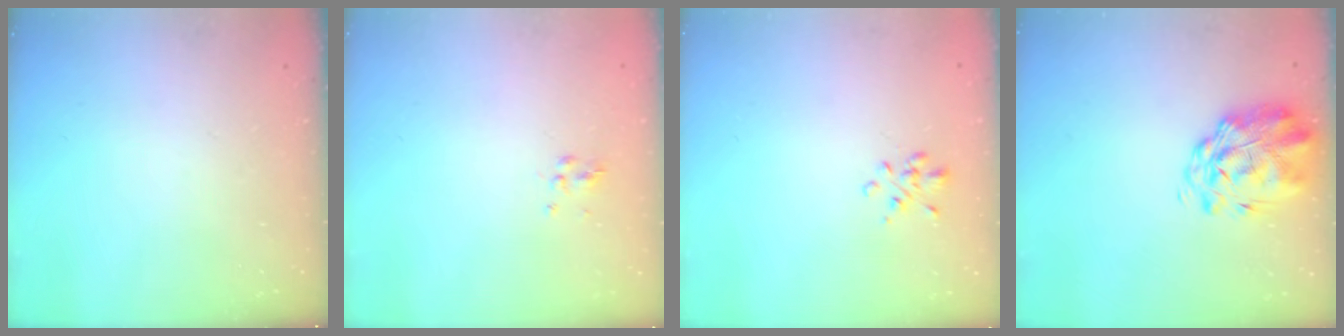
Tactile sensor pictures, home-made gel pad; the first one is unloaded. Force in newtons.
{"total": 3.3, "press": 2.9, "slide": 1.4}
{"total": 1.4, "press": 1.3, "slide": 0.6}
{"total": 3.2, "press": 2.8, "slide": 1.7}